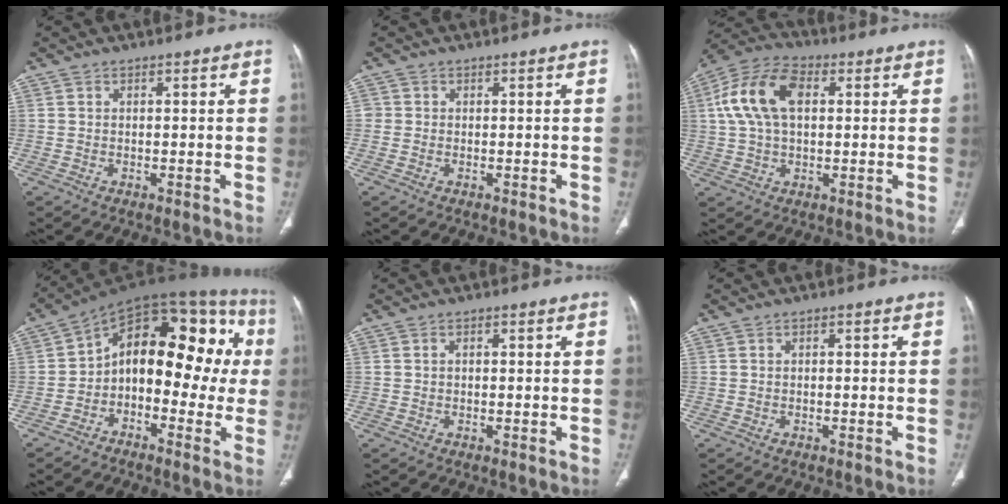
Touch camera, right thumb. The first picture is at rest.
{"total": 0.8, "force": [0.0, 0.8, 0.1], "torque": [0.005, 0.004, -0.001]}
{"total": 13.3, "force": [2.9, 8.0, 10.3], "torque": [-0.205, 0.026, 0.049]}
{"total": 20.5, "force": [-0.3, 11.6, 16.9], "torque": [-0.184, 0.057, -0.019]}
{"total": 0.7, "force": [0.1, 0.5, 0.5], "torque": [-0.008, 0.003, 0.001]}
{"total": 0.8, "force": [0.1, 0.4, 0.7], "torque": [-0.010, 0.003, 0.001]}